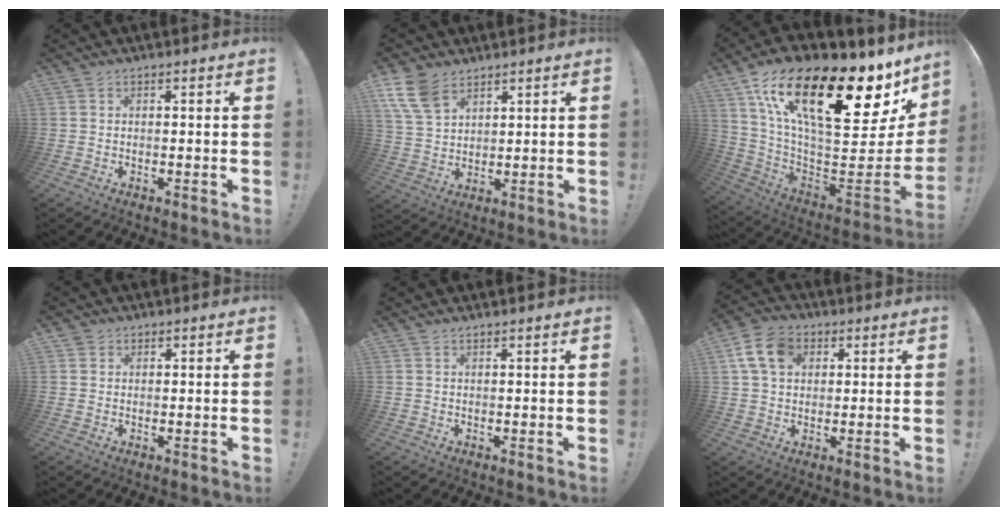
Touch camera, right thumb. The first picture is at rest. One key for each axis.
{"total": 10.0, "fx": 6.4, "fy": 5.7, "fz": 5.1, "tx": -0.109, "ty": -0.024, "tz": 0.129}
{"total": 26.0, "fx": 10.2, "fy": 10.0, "fz": 21.7, "tx": -0.334, "ty": -0.060, "tz": 0.186}
{"total": 1.3, "fx": 0.9, "fy": 1.0, "fz": 0.2, "tx": -0.004, "ty": -0.001, "tz": 0.018}
{"total": 0.7, "fx": 0.6, "fy": -0.2, "fz": 0.1, "tx": 0.005, "ty": -0.003, "tz": 0.011}
{"total": 11.1, "fx": 3.9, "fy": 8.1, "fz": 6.5, "tx": -0.118, "ty": 0.003, "tz": 0.079}